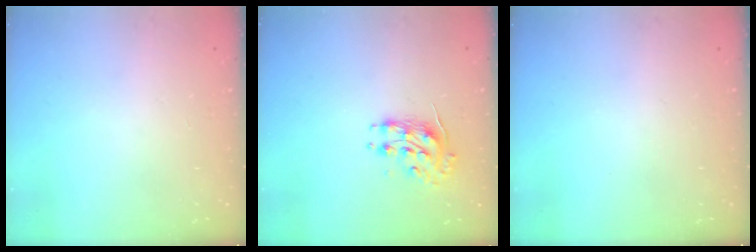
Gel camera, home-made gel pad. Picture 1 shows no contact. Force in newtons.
{"total": 8.6, "press": 8.6, "slide": 0.3}
{"total": 0.0}